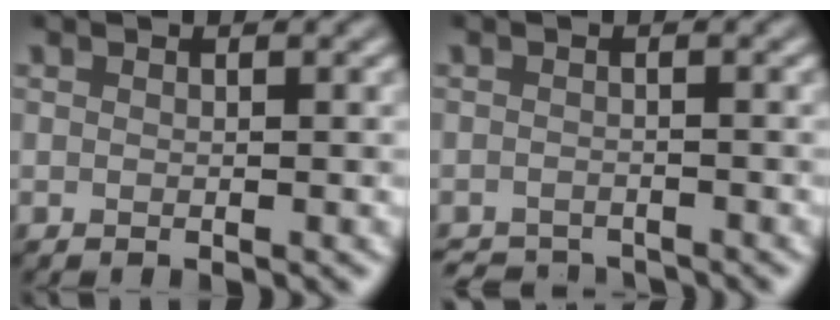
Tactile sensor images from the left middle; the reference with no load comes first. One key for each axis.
{"total": 2.9, "fx": -2.9, "fy": 0.5, "fz": 0.3, "tx": -0.004, "ty": -0.009, "tz": -0.049}